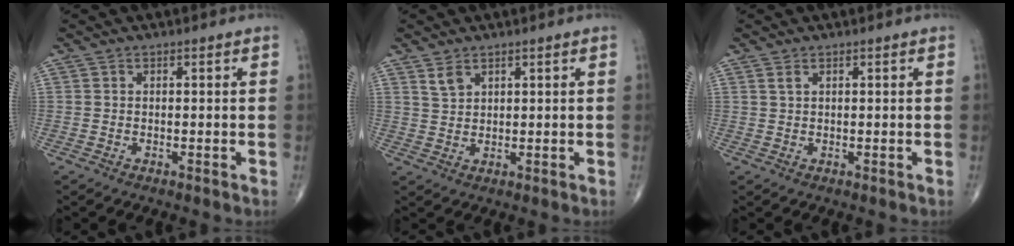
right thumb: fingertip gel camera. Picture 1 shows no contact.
{"total": 2.6, "force": [1.8, 1.4, 1.3], "torque": [-0.021, -0.007, 0.042]}
{"total": 0.9, "force": [0.6, 0.4, 0.6], "torque": [-0.012, 0.005, 0.013]}